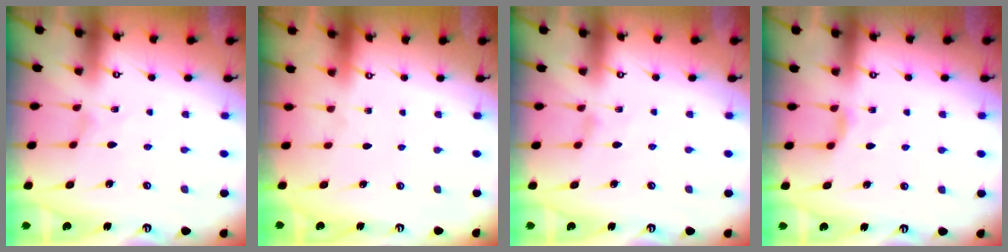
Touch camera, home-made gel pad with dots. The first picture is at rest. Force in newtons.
{"total": 0.0}
{"total": 0.6, "press": 0.5, "slide": 0.3}
{"total": 3.6, "press": 3.6, "slide": 0.4}